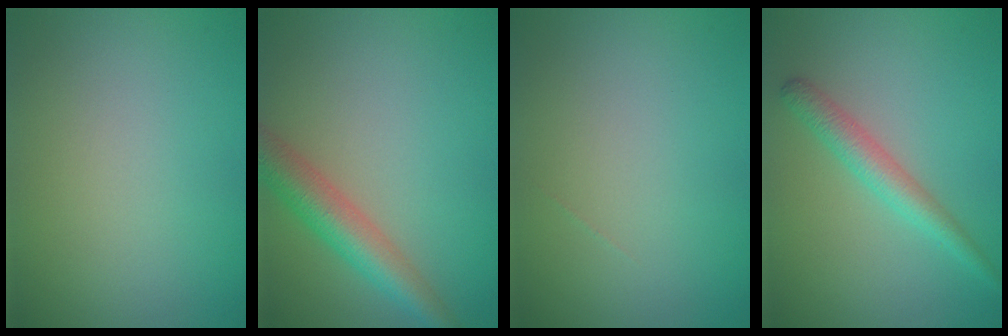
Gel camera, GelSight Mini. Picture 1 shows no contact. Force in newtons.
{"total": 4.6, "press": 4.6, "slide": 0.1}
{"total": 0.0}
{"total": 2.7, "press": 2.7, "slide": 0.1}